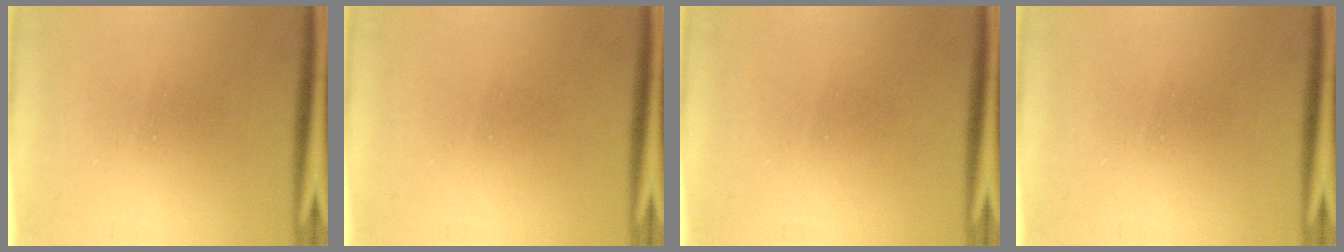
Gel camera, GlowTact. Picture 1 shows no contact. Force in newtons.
{"total": 1.7}
{"total": 1.7}
{"total": 0.0}